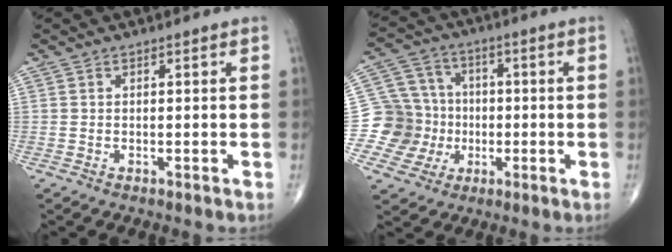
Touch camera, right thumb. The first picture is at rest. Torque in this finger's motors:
{"motor_torque": [0.28, 0.26, -0.11, -0.04, -0.03]}